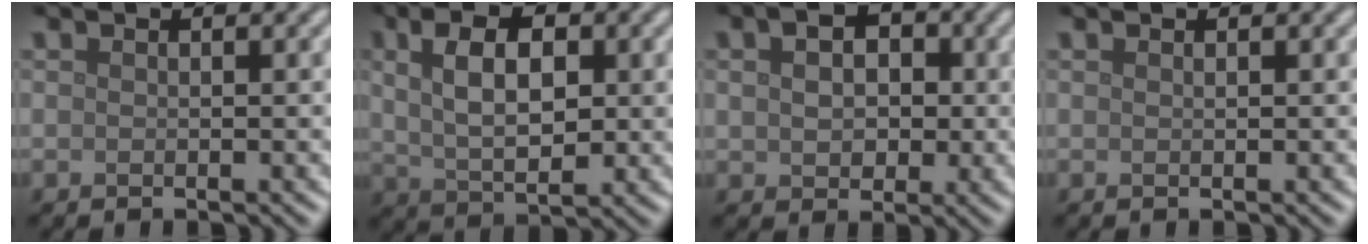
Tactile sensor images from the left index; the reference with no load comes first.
{"total": 6.6, "force": [1.4, 3.4, 5.4], "torque": [-0.088, 0.007, 0.022]}
{"total": 4.4, "force": [0.6, 3.2, 2.9], "torque": [-0.051, 0.003, 0.003]}
{"total": 0.0}